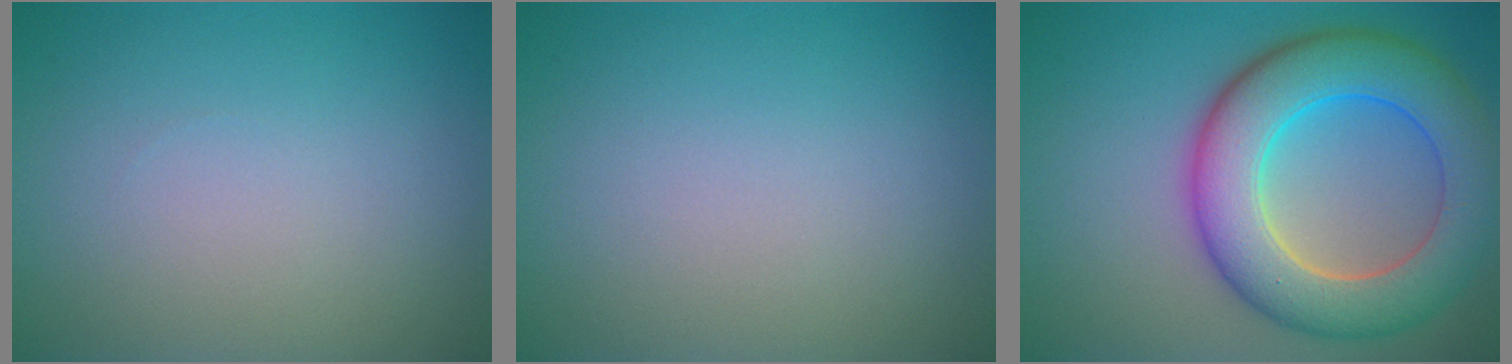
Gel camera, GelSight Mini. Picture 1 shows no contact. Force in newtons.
{"total": 0.0}
{"total": 9.8, "press": 9.8, "slide": 0.1}